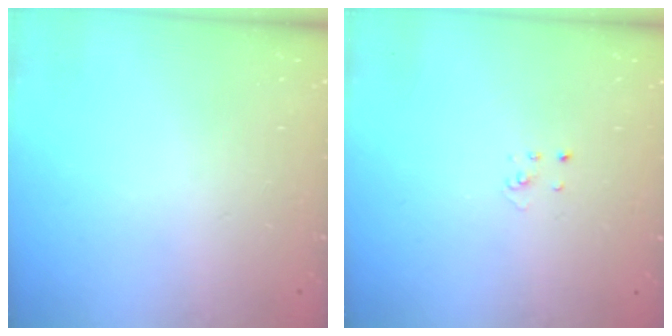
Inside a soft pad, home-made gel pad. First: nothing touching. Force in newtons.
{"total": 2.1, "press": 2.1, "slide": 0.1}